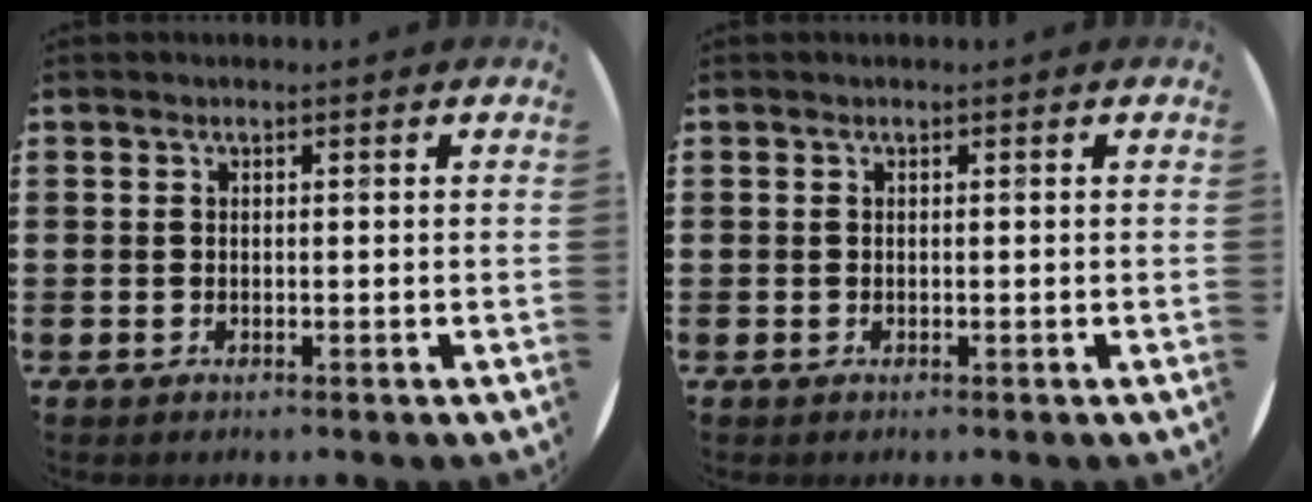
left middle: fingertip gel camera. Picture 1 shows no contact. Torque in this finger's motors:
{"motor_torque": [-0.12, -0.05, -0.01, 0.00]}